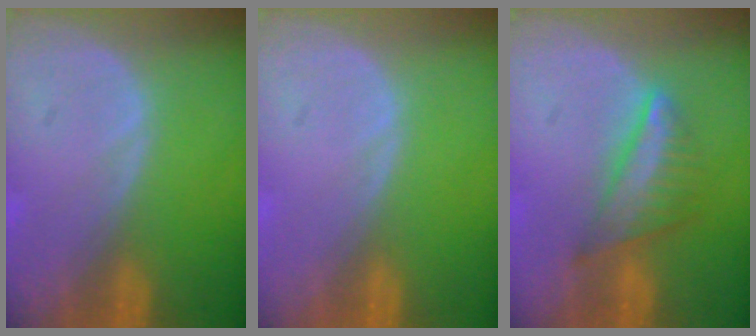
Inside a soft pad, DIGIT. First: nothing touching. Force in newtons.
{"total": 0.0}
{"total": 6.3, "press": 5.8, "slide": 2.6}